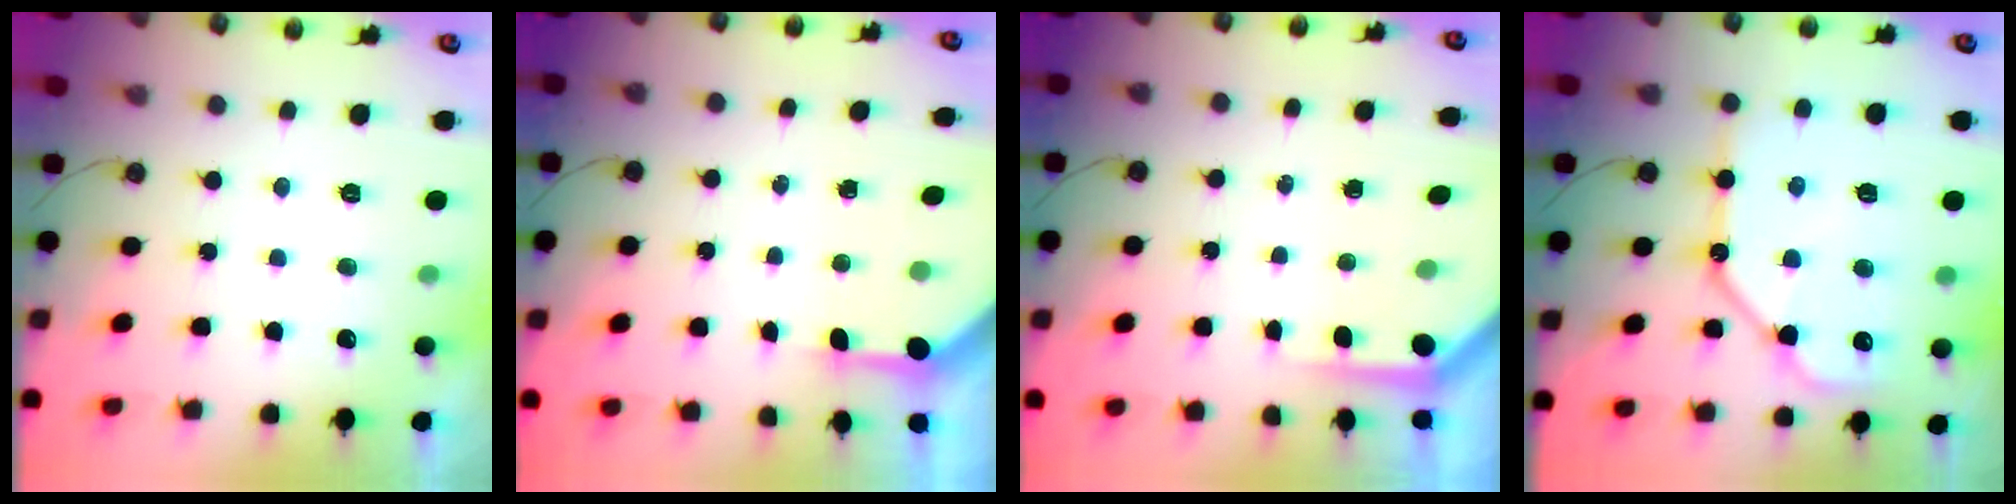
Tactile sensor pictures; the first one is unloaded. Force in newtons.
{"total": 3.2, "press": 3.2, "slide": 0.2}
{"total": 3.7, "press": 3.7, "slide": 0.3}
{"total": 16.5, "press": 16.4, "slide": 1.8}